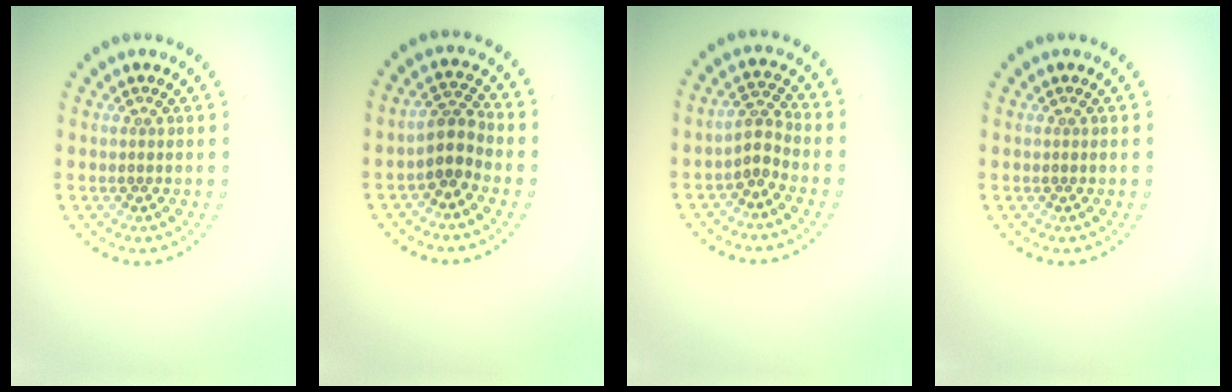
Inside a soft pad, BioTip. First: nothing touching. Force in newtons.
{"total": 2.6, "press": 2.1, "slide": 1.4}
{"total": 1.9, "press": 1.5, "slide": 1.2}
{"total": 0.0}